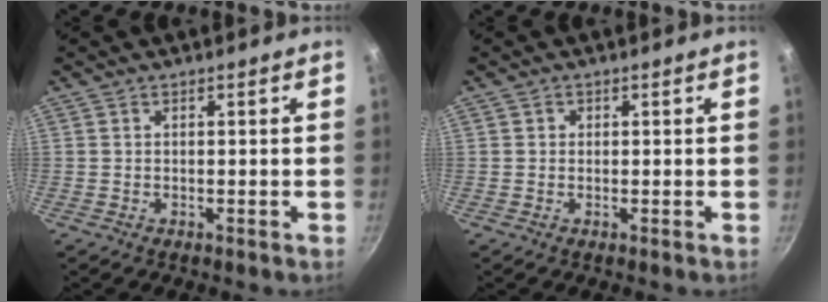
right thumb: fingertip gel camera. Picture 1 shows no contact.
{"total": 0.7, "force": [0.1, 0.7, 0.1], "torque": [0.004, 0.003, 0.000]}